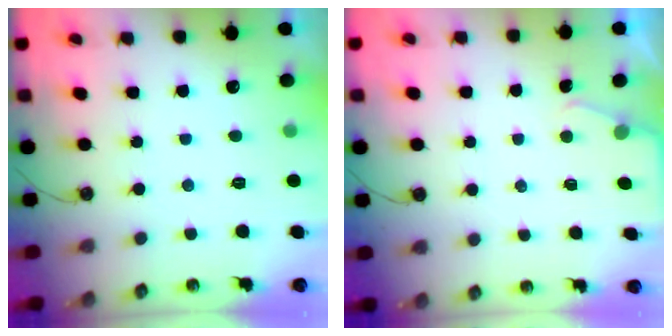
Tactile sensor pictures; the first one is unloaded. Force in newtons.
{"total": 2.6, "press": 2.6, "slide": 0.4}